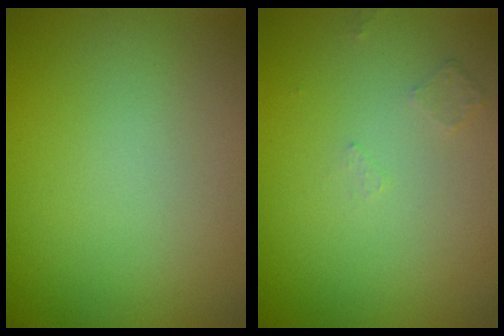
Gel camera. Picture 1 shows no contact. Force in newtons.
{"total": 0.6, "press": 0.5, "slide": 0.4}